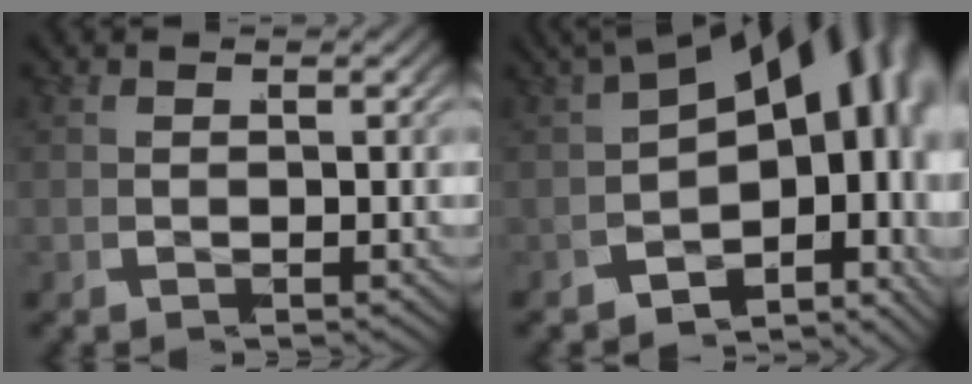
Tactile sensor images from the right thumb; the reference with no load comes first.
{"total": 18.2, "force": [0.4, 12.1, 13.6], "torque": [-0.198, -0.021, -0.007]}